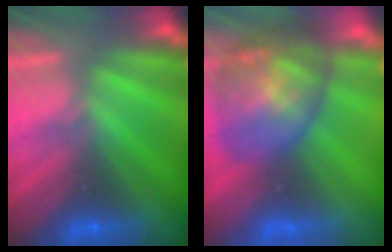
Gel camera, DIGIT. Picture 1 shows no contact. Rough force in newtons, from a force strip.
{"total": 7.0}